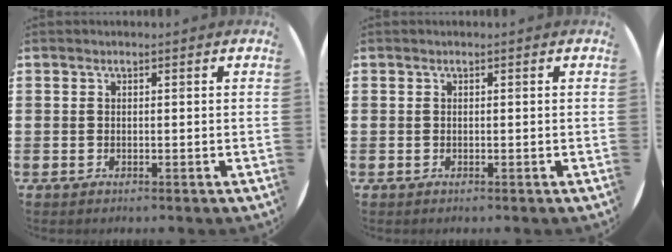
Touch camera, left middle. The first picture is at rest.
{"total": 0.0}